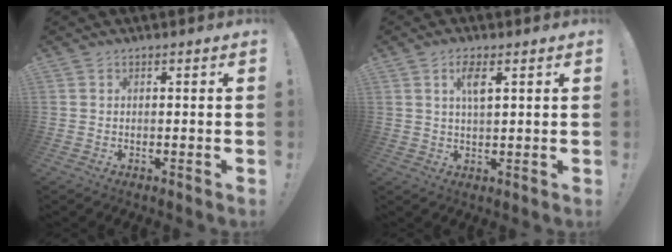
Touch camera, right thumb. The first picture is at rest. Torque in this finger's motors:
{"motor_torque": [0.05, 0.08, -0.03, 0.07, 0.06]}